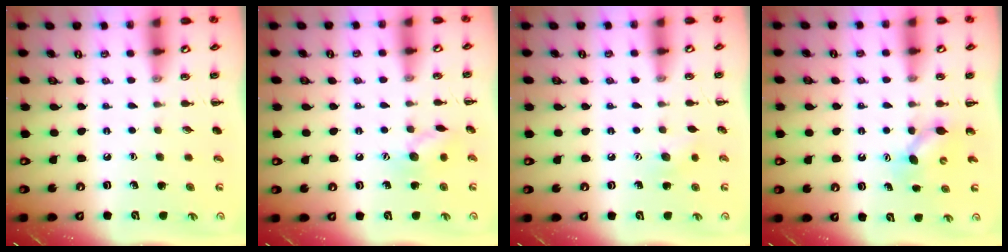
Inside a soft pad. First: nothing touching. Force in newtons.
{"total": 8.6, "press": 8.5, "slide": 0.8}
{"total": 6.5, "press": 6.3, "slide": 1.6}
{"total": 4.7, "press": 4.6, "slide": 0.9}